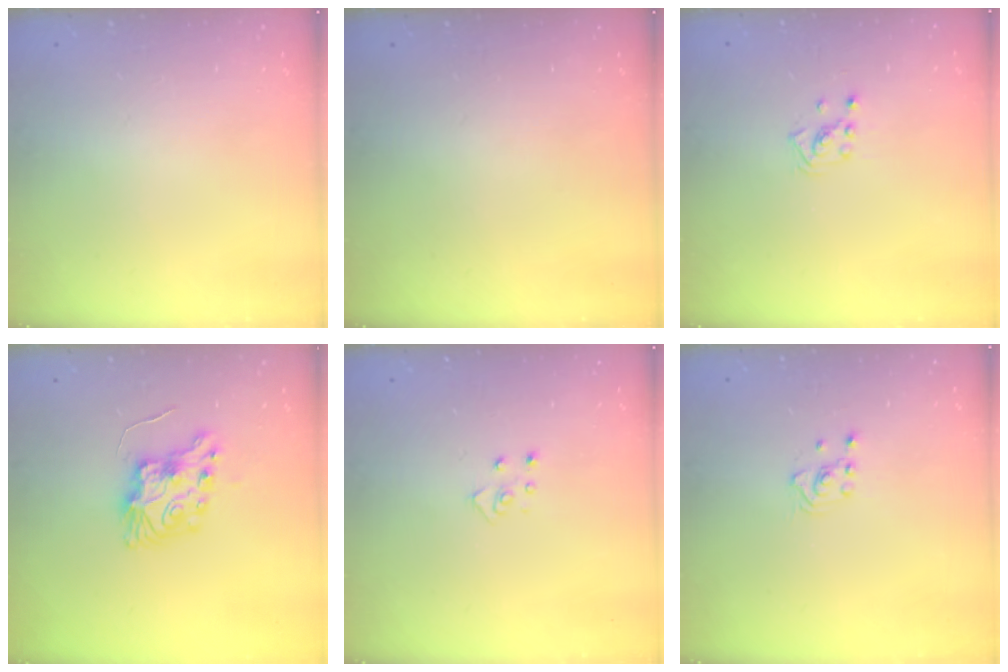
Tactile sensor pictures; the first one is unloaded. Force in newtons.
{"total": 0.0}
{"total": 1.4, "press": 1.4, "slide": 0.1}
{"total": 9.8, "press": 9.8, "slide": 0.9}
{"total": 3.8, "press": 3.8, "slide": 0.4}
{"total": 1.6, "press": 1.5, "slide": 0.2}